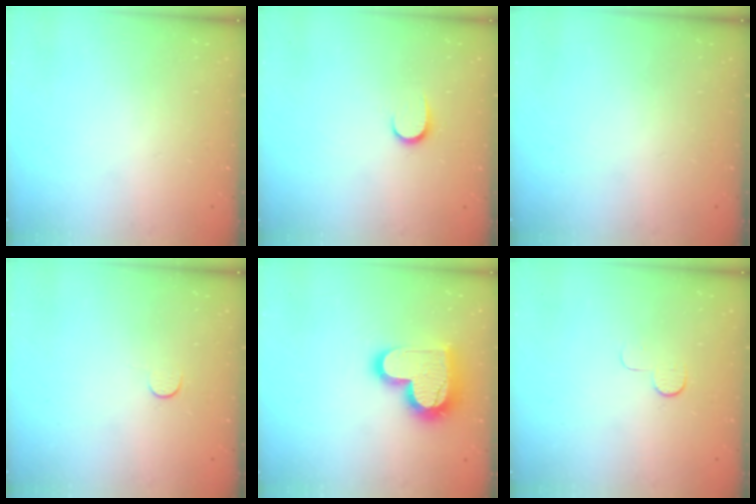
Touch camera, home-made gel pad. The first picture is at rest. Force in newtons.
{"total": 5.4, "press": 5.4, "slide": 0.6}
{"total": 0.0}
{"total": 2.8, "press": 2.8, "slide": 0.4}
{"total": 17.0, "press": 16.9, "slide": 1.3}
{"total": 5.1, "press": 5.1, "slide": 0.5}